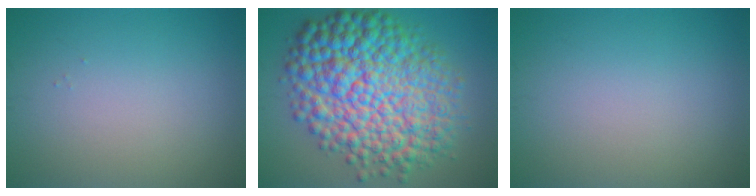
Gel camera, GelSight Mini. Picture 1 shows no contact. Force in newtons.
{"total": 13.8, "press": 13.8, "slide": 0.0}
{"total": 0.0}